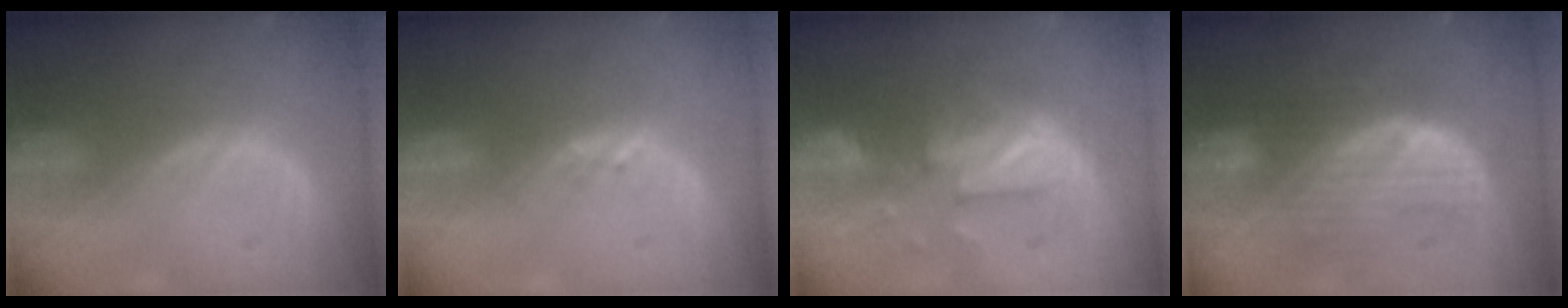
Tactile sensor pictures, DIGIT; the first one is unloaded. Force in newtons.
{"total": 1.2, "press": 1.1, "slide": 0.2}
{"total": 8.4, "press": 8.4, "slide": 0.9}
{"total": 9.2, "press": 8.4, "slide": 3.7}